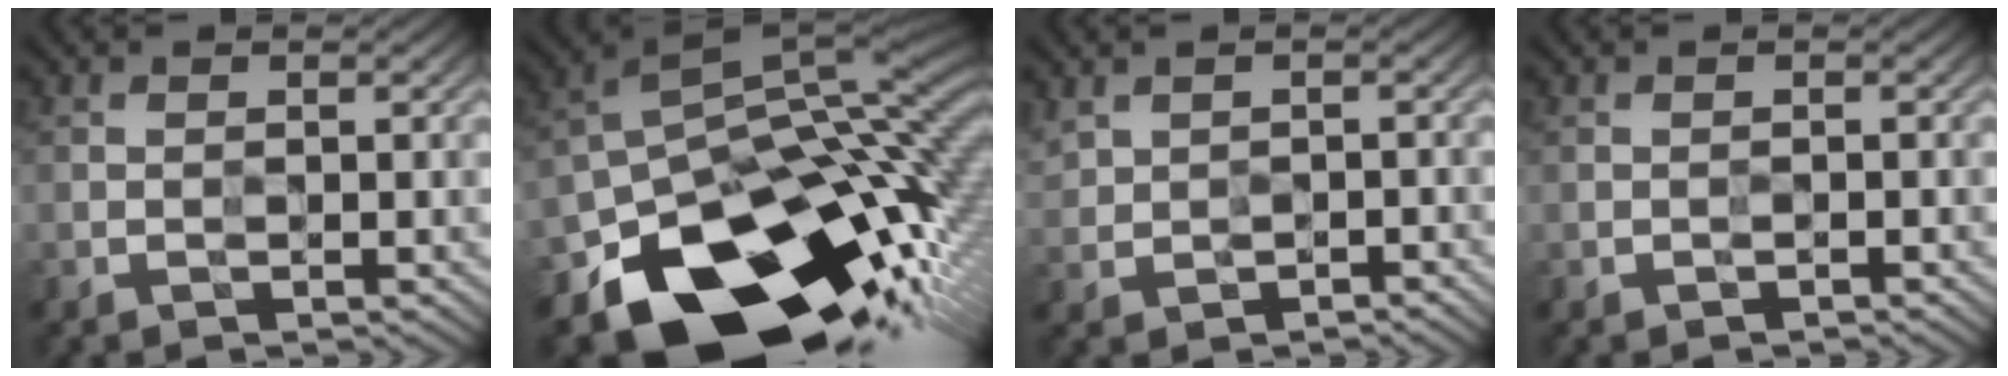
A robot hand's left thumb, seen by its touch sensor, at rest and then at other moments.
{"total": 19.6, "force": [-10.2, 11.2, 12.4], "torque": [-0.209, -0.045, -0.155]}
{"total": 2.8, "force": [0.3, 2.4, 1.6], "torque": [-0.035, -0.011, 0.011]}
{"total": 0.0}